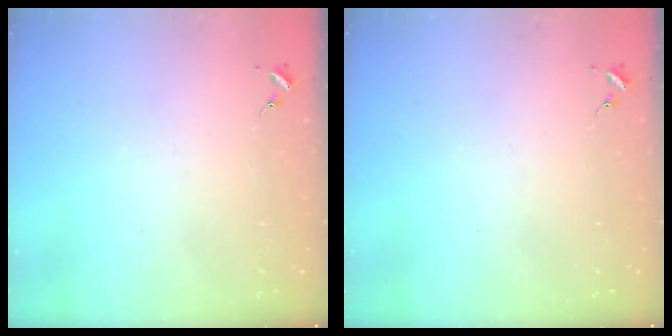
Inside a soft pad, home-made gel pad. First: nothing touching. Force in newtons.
{"total": 0.0}